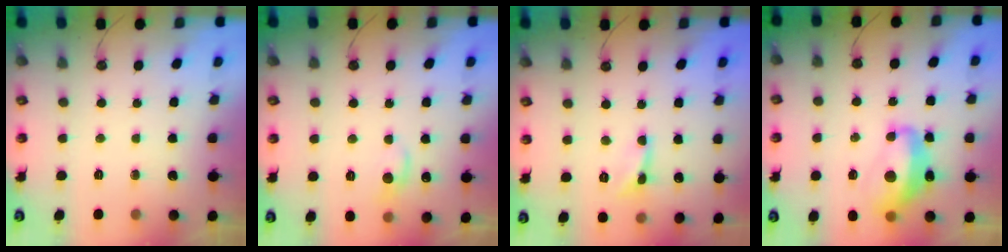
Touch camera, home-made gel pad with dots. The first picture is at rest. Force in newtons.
{"total": 0.8, "press": 0.0, "slide": 0.8}
{"total": 0.0}
{"total": 7.6, "press": 7.5, "slide": 1.1}